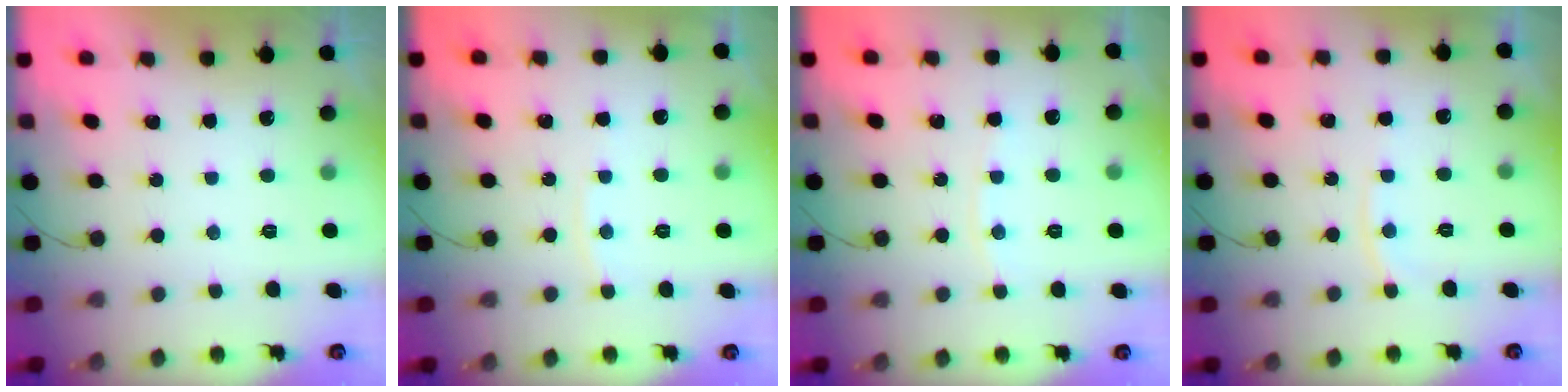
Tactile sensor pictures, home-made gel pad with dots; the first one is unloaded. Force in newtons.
{"total": 2.7, "press": 2.7, "slide": 0.3}
{"total": 5.0, "press": 5.0, "slide": 0.7}
{"total": 4.4, "press": 4.4, "slide": 0.5}